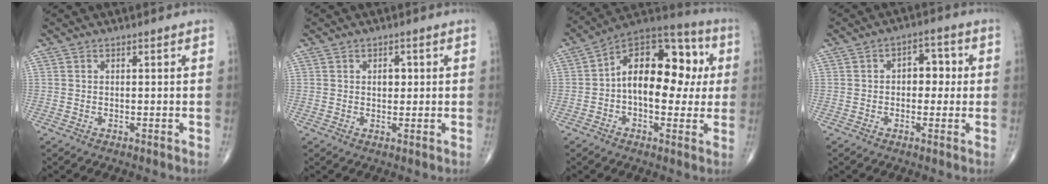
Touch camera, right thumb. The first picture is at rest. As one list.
[{"total": 2.5, "force": [0.4, 1.7, 1.7], "torque": [-0.014, 0.001, 0.005]}, {"total": 19.0, "force": [1.3, 11.2, 15.3], "torque": [-0.188, 0.040, 0.010]}, {"total": 5.9, "force": [0.3, 3.9, 4.4], "torque": [-0.025, 0.015, -0.004]}]